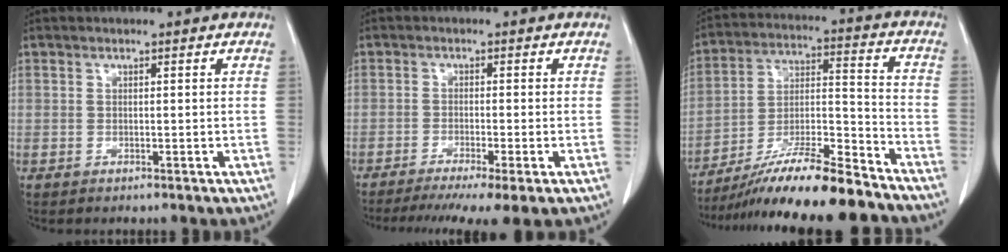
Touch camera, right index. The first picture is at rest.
{"total": 9.4, "force": [-7.0, 0.1, 6.3], "torque": [-0.087, -0.017, -0.107]}
{"total": 18.6, "force": [-15.7, 0.7, 9.8], "torque": [-0.181, -0.012, -0.274]}